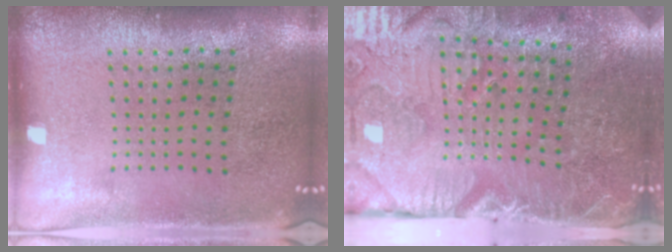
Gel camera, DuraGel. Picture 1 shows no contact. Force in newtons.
{"total": 3.9, "press": 3.9, "slide": 0.5}